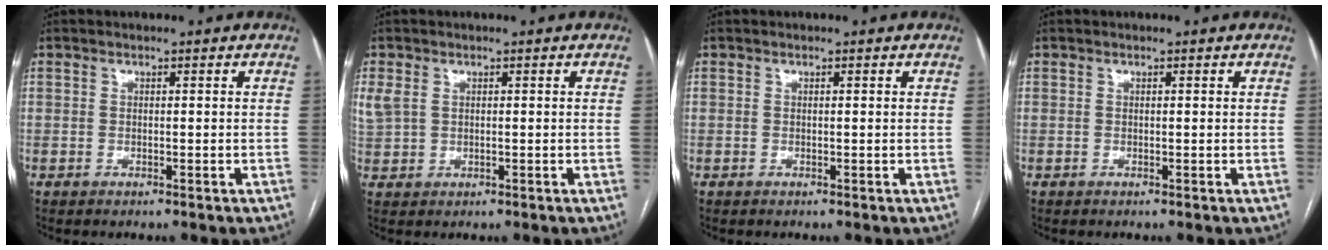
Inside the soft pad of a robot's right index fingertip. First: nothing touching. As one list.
[{"total": 3.3, "force": [1.1, 2.4, 1.9], "torque": [-0.060, 0.015, 0.032]}, {"total": 0.0}, {"total": 0.0}]